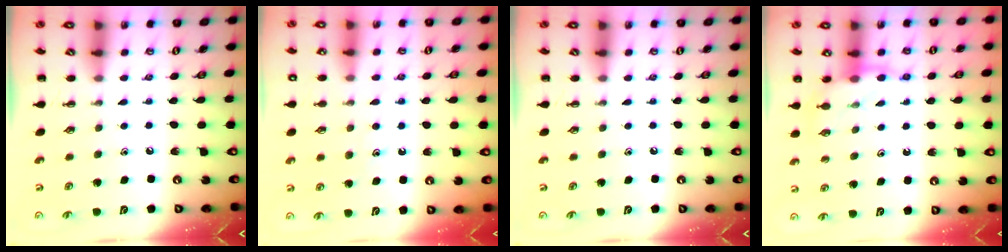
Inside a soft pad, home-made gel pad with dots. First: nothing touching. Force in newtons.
{"total": 9.7, "press": 9.6, "slide": 1.2}
{"total": 0.0}
{"total": 8.3, "press": 8.2, "slide": 1.6}